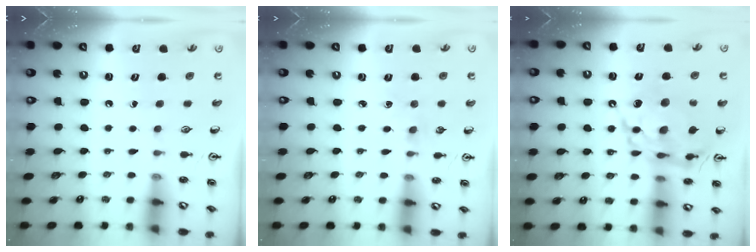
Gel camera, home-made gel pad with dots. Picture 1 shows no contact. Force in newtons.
{"total": 1.9, "press": 1.8, "slide": 0.3}
{"total": 15.7, "press": 15.6, "slide": 1.7}